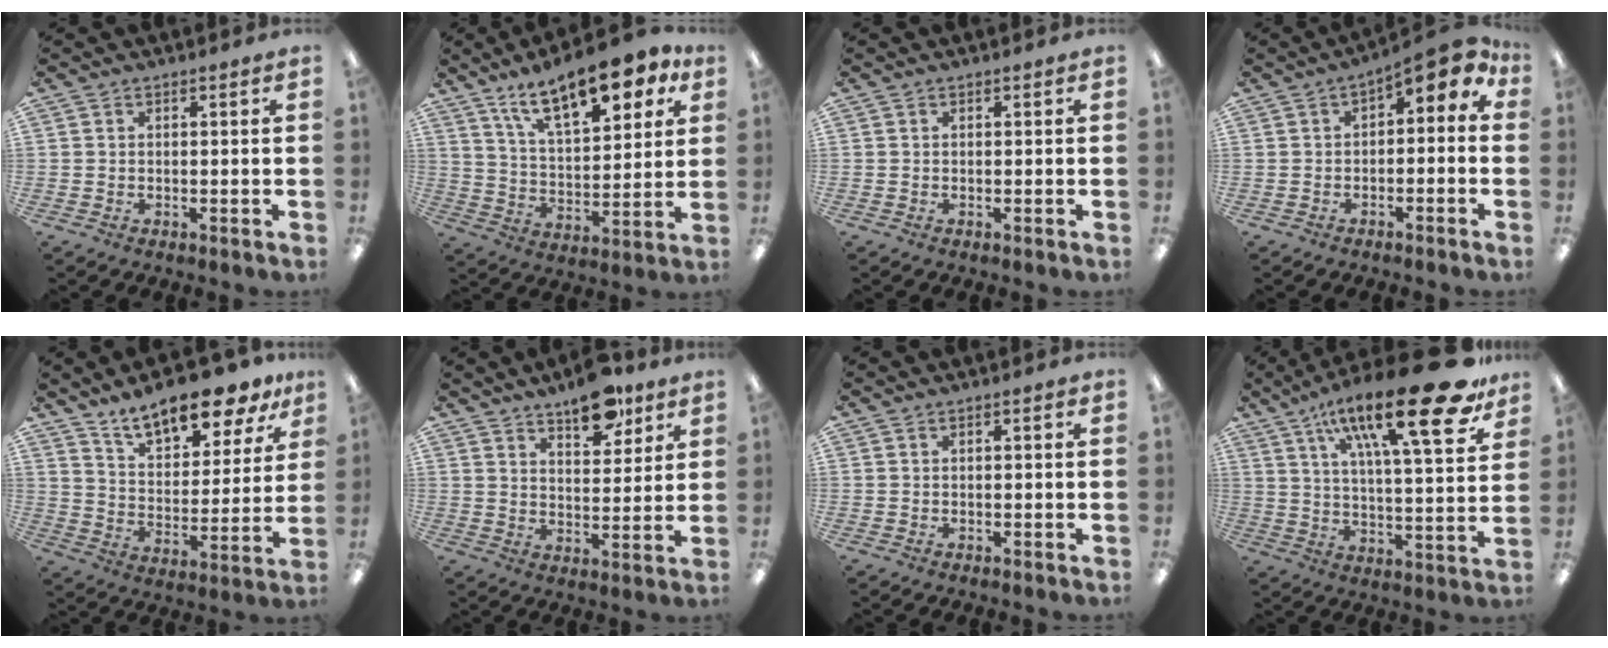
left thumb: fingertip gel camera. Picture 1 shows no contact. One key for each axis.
{"total": 17.9, "fx": 11.9, "fy": 7.1, "fz": 11.2, "tx": -0.178, "ty": -0.054, "tz": 0.200}
{"total": 0.0}
{"total": 6.2, "fx": 1.6, "fy": 3.2, "fz": 5.0, "tx": -0.063, "ty": -0.007, "tz": 0.022}
{"total": 14.8, "fx": 12.3, "fy": 4.7, "fz": 6.7, "tx": -0.106, "ty": -0.080, "tz": 0.214}
{"total": 10.9, "fx": 8.1, "fy": 4.7, "fz": 5.5, "tx": -0.056, "ty": -0.048, "tz": 0.137}
{"total": 0.7, "fx": 0.2, "fy": 0.2, "fz": 0.7, "tx": -0.013, "ty": 0.003, "tz": 0.002}
{"total": 26.2, "fx": 15.4, "fy": 6.9, "fz": 20.0, "tx": -0.302, "ty": -0.089, "tz": 0.238}